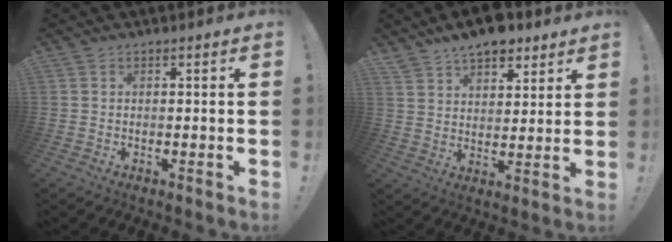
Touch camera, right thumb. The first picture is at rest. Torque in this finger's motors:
{"motor_torque": [-0.81, 2.31, 1.10, 0.96, 0.02]}